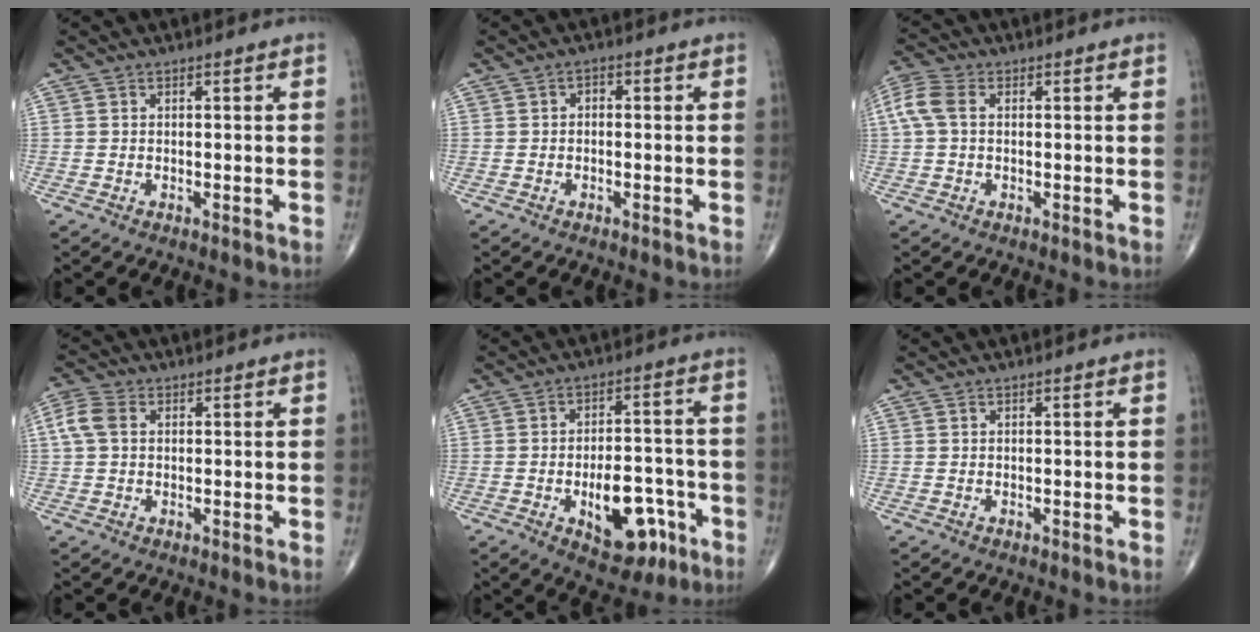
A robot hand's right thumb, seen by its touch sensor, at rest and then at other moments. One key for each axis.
{"total": 1.2, "fx": -0.1, "fy": 0.9, "fz": 0.8, "tx": -0.005, "ty": 0.003, "tz": -0.007}
{"total": 5.8, "fx": 0.8, "fy": 3.6, "fz": 4.4, "tx": -0.120, "ty": 0.021, "tz": 0.012}
{"total": 4.8, "fx": 0.9, "fy": 3.4, "fz": 3.3, "tx": -0.085, "ty": 0.015, "tz": 0.013}
{"total": 12.5, "fx": -5.0, "fy": 6.7, "fz": 9.3, "tx": -0.104, "ty": 0.033, "tz": -0.063}
{"total": 0.0}